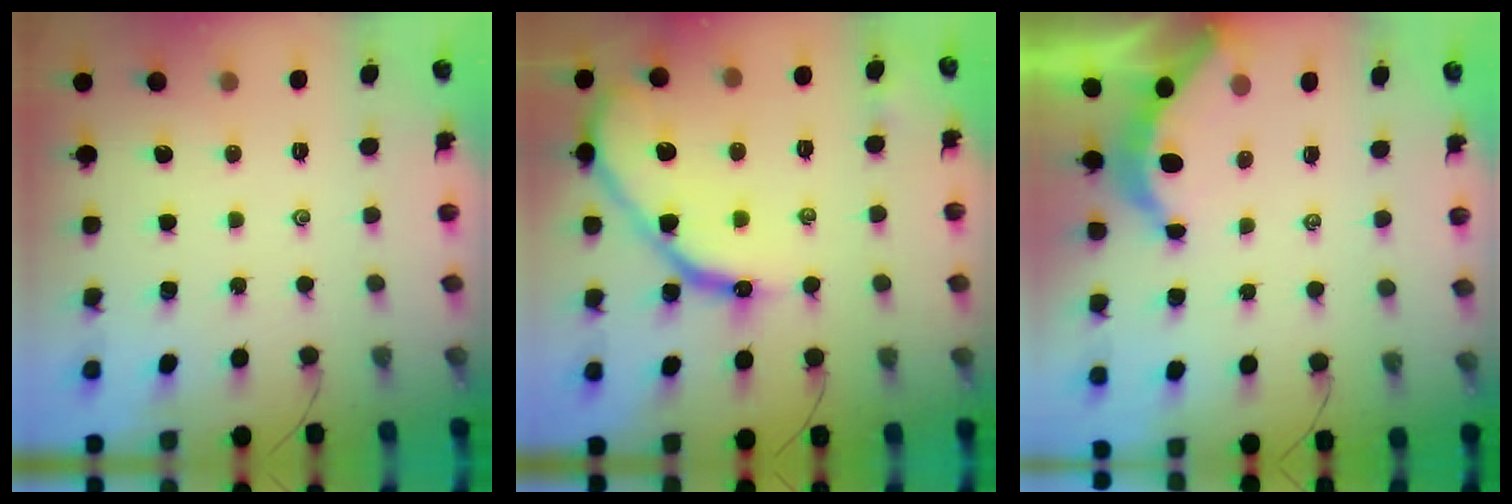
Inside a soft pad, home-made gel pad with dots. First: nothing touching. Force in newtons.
{"total": 13.8, "press": 13.7, "slide": 1.2}
{"total": 3.9, "press": 3.9, "slide": 0.5}